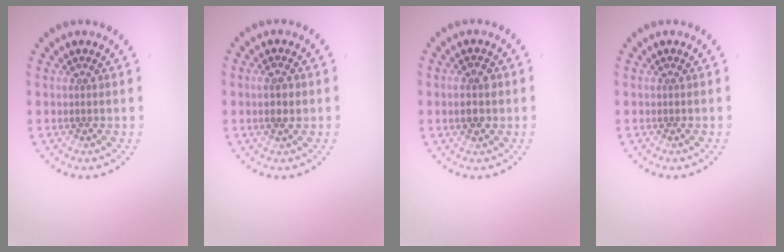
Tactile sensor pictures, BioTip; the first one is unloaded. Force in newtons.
{"total": 2.1, "press": 2.1, "slide": 0.5}
{"total": 2.8, "press": 2.8, "slide": 0.1}
{"total": 0.0}